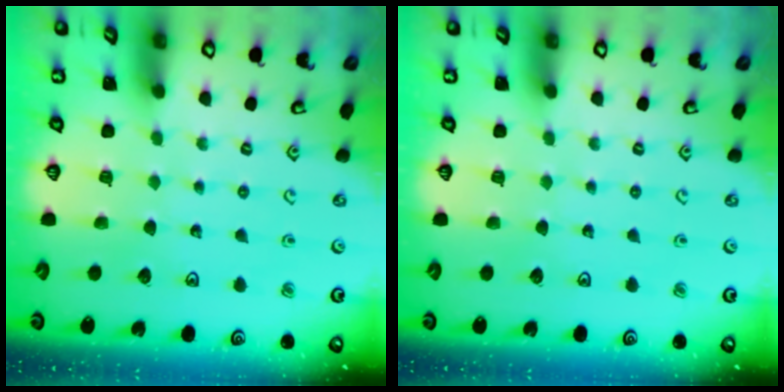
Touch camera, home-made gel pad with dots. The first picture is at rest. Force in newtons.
{"total": 0.0}